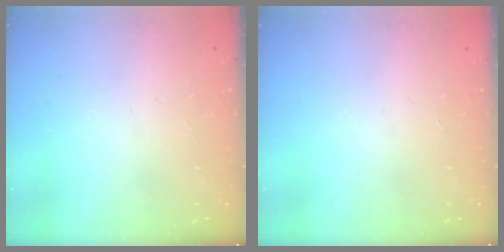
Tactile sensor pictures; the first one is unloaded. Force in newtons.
{"total": 0.0}